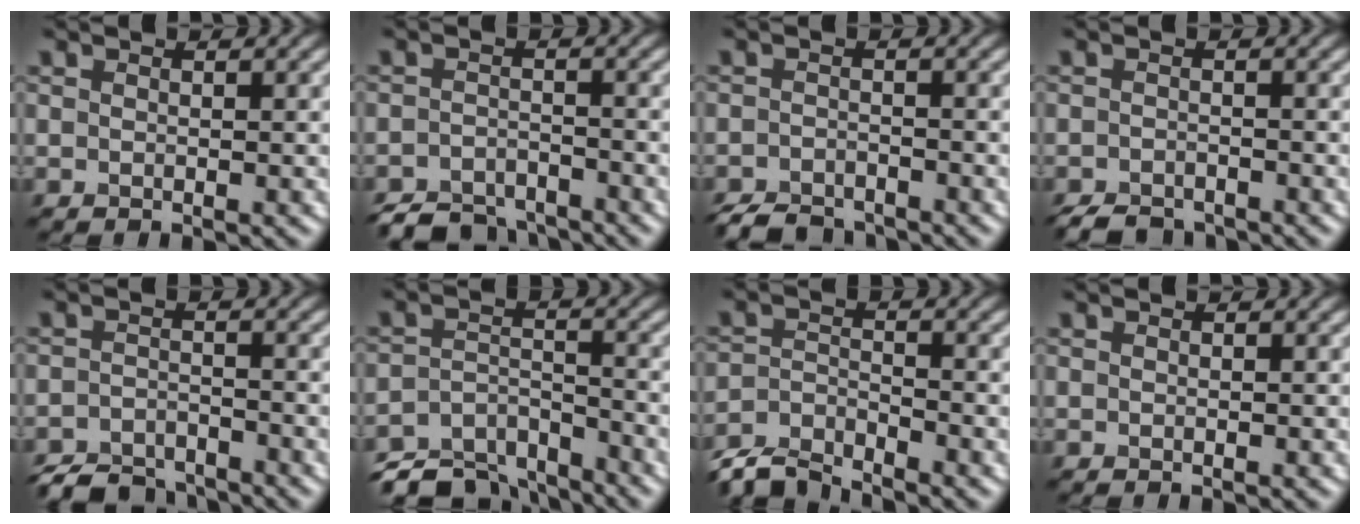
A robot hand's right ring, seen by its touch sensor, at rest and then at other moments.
{"total": 4.7, "force": [-4.3, 1.4, 1.0], "torque": [-0.013, -0.006, -0.080]}
{"total": 3.7, "force": [-3.4, 1.1, 0.9], "torque": [-0.011, -0.006, -0.065]}
{"total": 3.1, "force": [-2.8, 1.0, 0.8], "torque": [-0.010, -0.005, -0.051]}
{"total": 4.6, "force": [-4.2, 1.3, 1.1], "torque": [-0.014, -0.007, -0.081]}
{"total": 7.7, "force": [-6.8, 2.7, 2.4], "torque": [-0.048, -0.017, -0.117]}
{"total": 4.6, "force": [-4.4, 0.8, 1.2], "torque": [-0.026, -0.007, -0.094]}
{"total": 0.0}